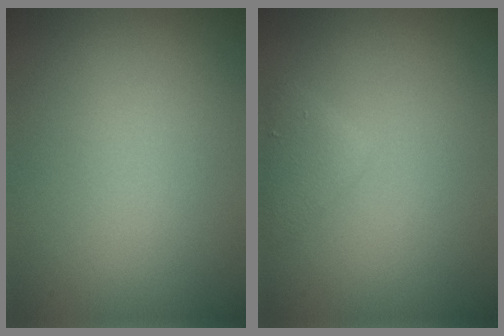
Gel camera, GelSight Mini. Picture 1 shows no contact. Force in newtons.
{"total": 1.7, "press": 1.7, "slide": 0.1}